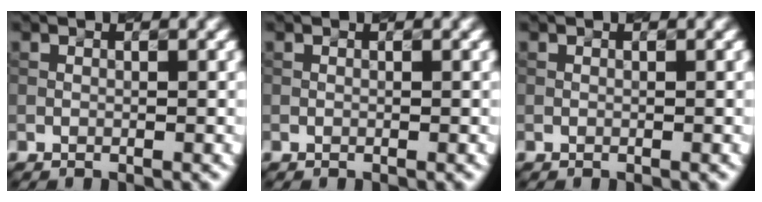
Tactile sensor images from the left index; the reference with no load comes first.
{"total": 0.0}
{"total": 0.0}